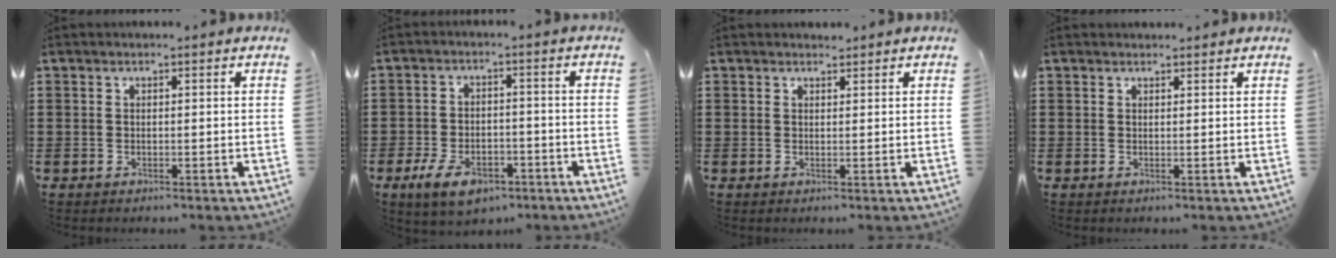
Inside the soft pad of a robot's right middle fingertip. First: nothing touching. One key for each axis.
{"total": 6.1, "fx": -3.7, "fy": 3.0, "fz": 3.8, "tx": -0.080, "ty": 0.006, "tz": -0.071}
{"total": 1.0, "fx": 0.9, "fy": 0.5, "fz": 0.0, "tx": -0.001, "ty": 0.002, "tz": 0.018}
{"total": 0.8, "fx": 0.7, "fy": 0.2, "fz": 0.0, "tx": 0.006, "ty": -0.002, "tz": 0.012}